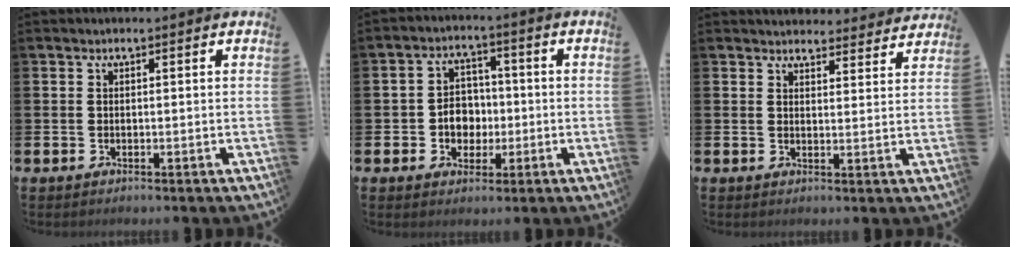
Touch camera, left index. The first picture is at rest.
{"total": 4.7, "force": [-0.7, 4.2, 2.2], "torque": [-0.034, 0.005, -0.022]}
{"total": 3.9, "force": [3.9, 0.8, 0.0], "torque": [0.002, -0.024, 0.069]}